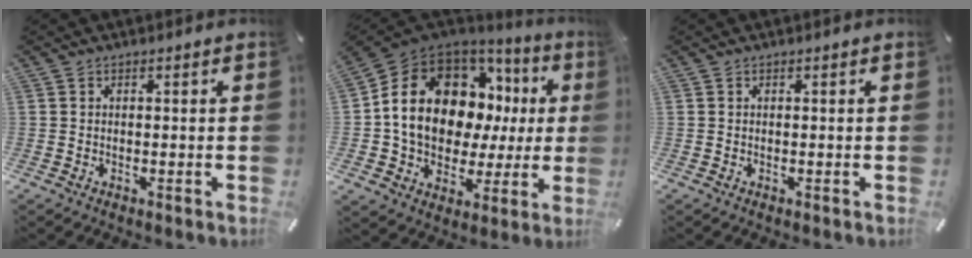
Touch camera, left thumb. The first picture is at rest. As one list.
[{"total": 17.2, "force": [3.7, 12.9, 10.8], "torque": [-0.213, -0.019, 0.071]}, {"total": 0.0}]